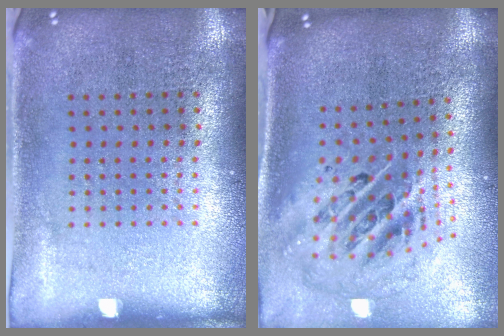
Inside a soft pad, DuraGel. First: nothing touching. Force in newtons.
{"total": 2.9, "press": 1.9, "slide": 2.1}